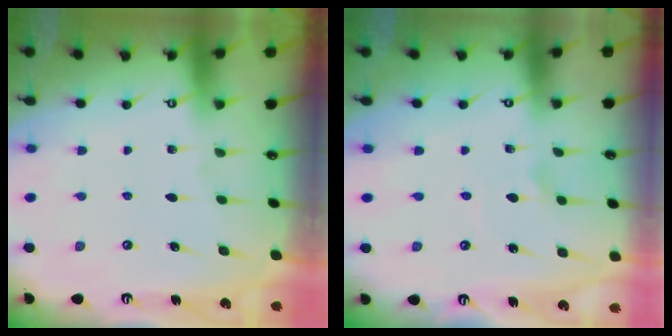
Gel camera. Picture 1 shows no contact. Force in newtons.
{"total": 2.4, "press": 2.4, "slide": 0.5}